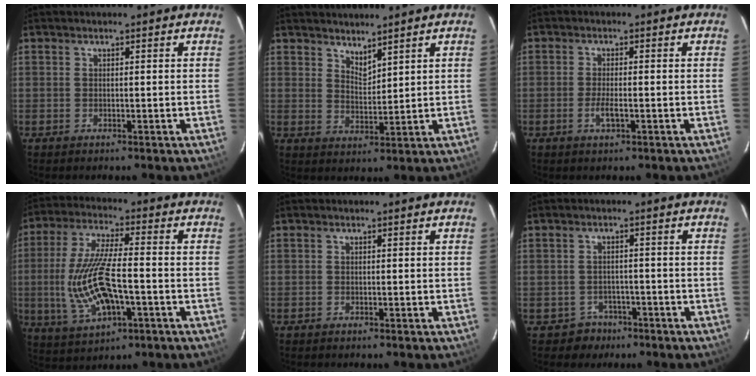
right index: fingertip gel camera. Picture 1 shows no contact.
{"total": 3.6, "force": [3.2, 1.0, 1.3], "torque": [-0.019, -0.004, 0.056]}
{"total": 2.6, "force": [-1.1, 0.5, 2.3], "torque": [-0.050, -0.004, -0.021]}
{"total": 14.6, "force": [-3.4, 5.1, 13.2], "torque": [-0.275, -0.008, -0.052]}
{"total": 0.0}
{"total": 4.1, "force": [-2.4, 3.4, -0.5], "torque": [0.001, 0.024, -0.031]}